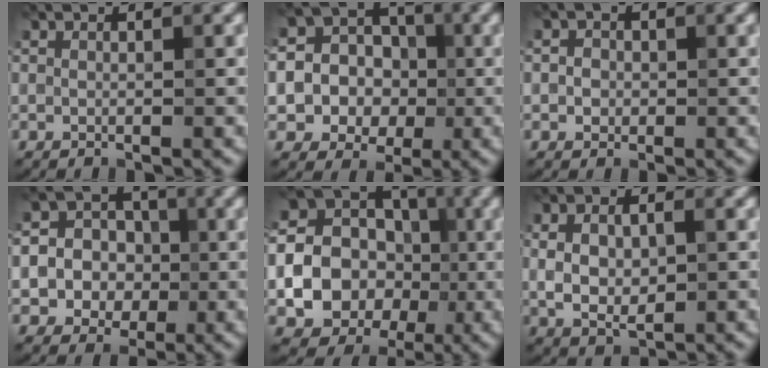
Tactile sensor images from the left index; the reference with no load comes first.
{"total": 10.5, "force": [-1.4, 9.7, 3.7], "torque": [-0.072, 0.008, -0.047]}
{"total": 1.3, "force": [-0.1, 1.2, 0.5], "torque": [0.000, -0.004, -0.006]}
{"total": 7.4, "force": [-1.1, 6.8, 2.6], "torque": [-0.033, 0.016, -0.046]}
{"total": 18.6, "force": [-1.7, 17.3, 6.6], "torque": [-0.140, 0.003, -0.059]}
{"total": 4.2, "force": [0.2, 2.7, 3.3], "torque": [-0.066, -0.001, 0.006]}